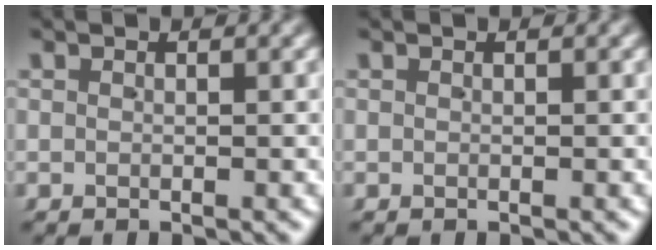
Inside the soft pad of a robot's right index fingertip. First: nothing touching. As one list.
[{"total": 0.0}]